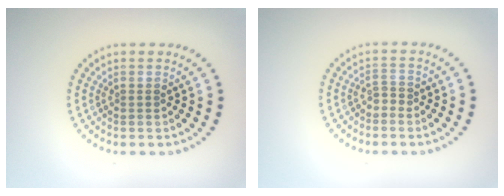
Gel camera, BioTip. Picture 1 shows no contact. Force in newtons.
{"total": 0.9, "press": 0.7, "slide": 0.6}